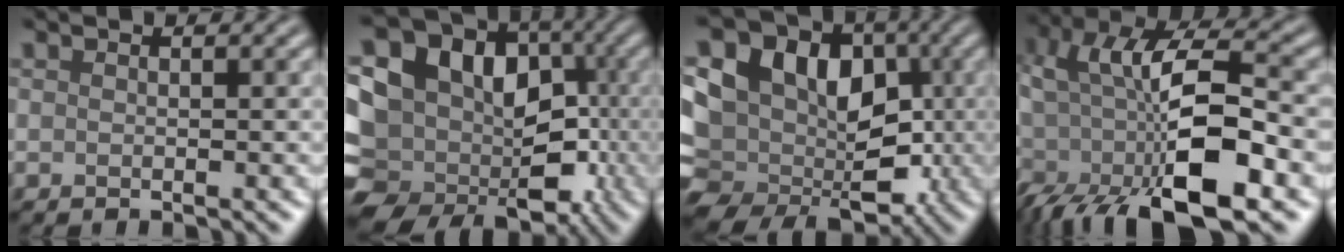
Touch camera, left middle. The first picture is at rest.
{"total": 22.5, "force": [-5.1, 19.2, 10.6], "torque": [-0.165, 0.007, -0.106]}
{"total": 19.1, "force": [-1.2, 16.0, 10.4], "torque": [-0.184, 0.025, -0.036]}
{"total": 12.8, "force": [-3.9, 4.8, 11.2], "torque": [-0.216, -0.012, -0.071]}